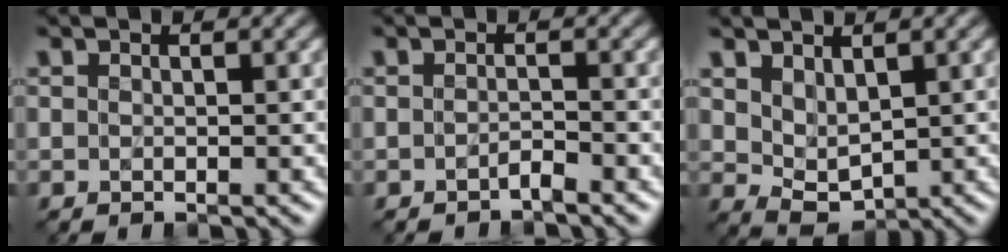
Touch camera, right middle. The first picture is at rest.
{"total": 1.0, "force": [-0.9, 0.0, 0.3], "torque": [-0.005, 0.001, -0.020]}
{"total": 2.6, "force": [1.0, 1.7, 1.7], "torque": [-0.038, -0.012, 0.019]}